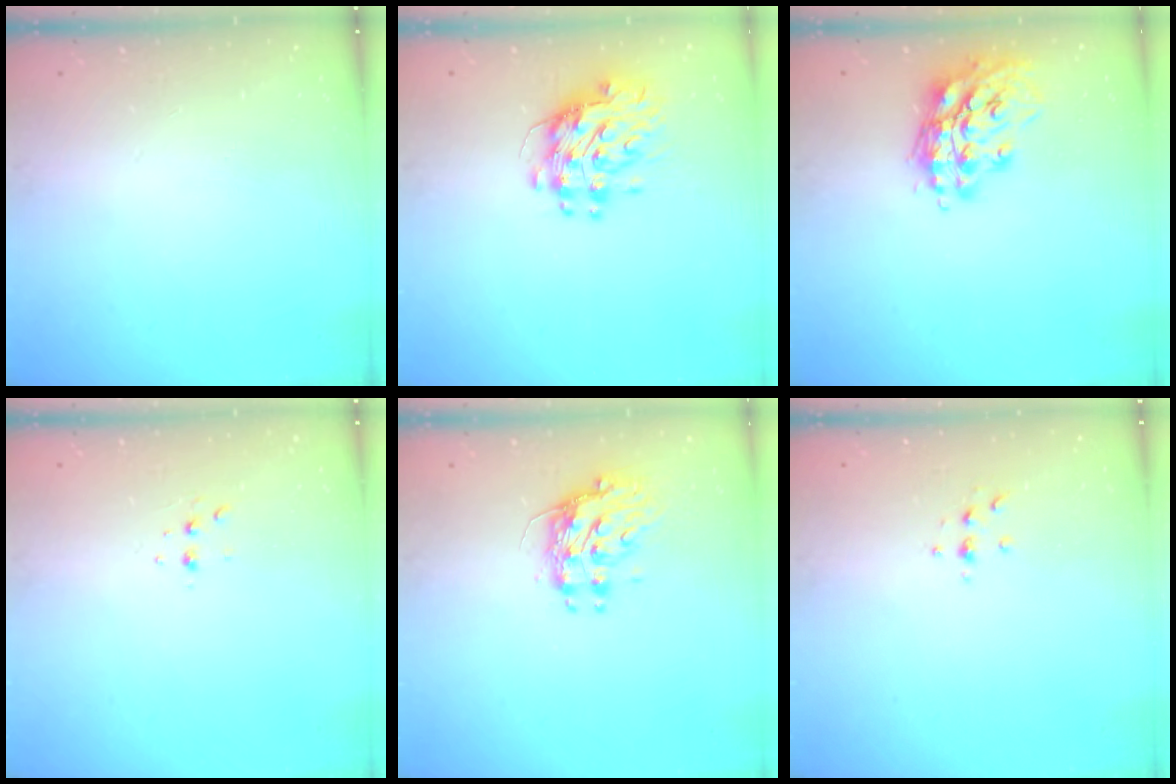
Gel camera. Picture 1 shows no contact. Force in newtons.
{"total": 9.9, "press": 9.9, "slide": 0.9}
{"total": 14.9, "press": 14.9, "slide": 1.6}
{"total": 3.1, "press": 3.1, "slide": 0.6}
{"total": 9.2, "press": 9.2, "slide": 0.9}
{"total": 2.3, "press": 2.2, "slide": 0.2}